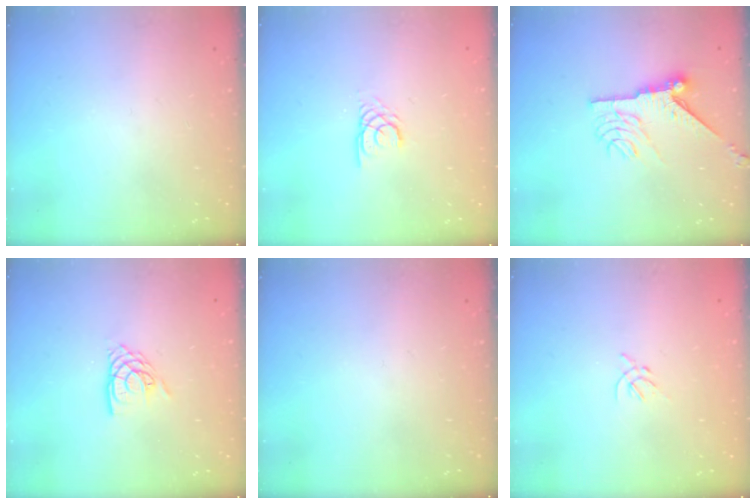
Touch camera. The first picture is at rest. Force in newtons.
{"total": 2.0, "press": 2.0, "slide": 0.1}
{"total": 10.1, "press": 10.1, "slide": 0.3}
{"total": 7.1, "press": 7.0, "slide": 0.5}
{"total": 0.0}
{"total": 1.7, "press": 1.6, "slide": 0.6}